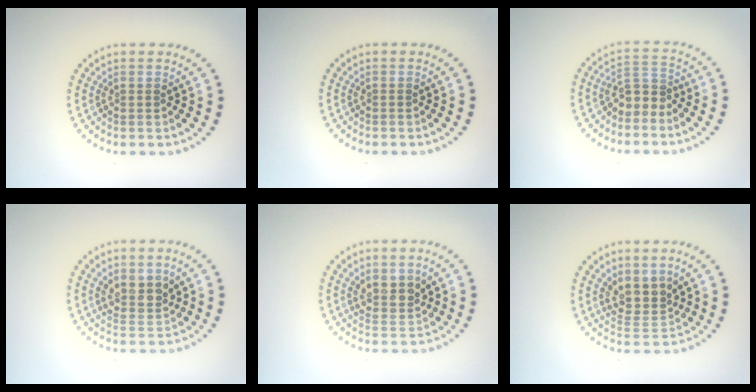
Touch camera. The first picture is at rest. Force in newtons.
{"total": 0.0}
{"total": 2.4, "press": 2.0, "slide": 1.4}
{"total": 2.4, "press": 2.2, "slide": 1.1}
{"total": 2.4, "press": 2.1, "slide": 1.1}
{"total": 3.0, "press": 2.3, "slide": 1.8}